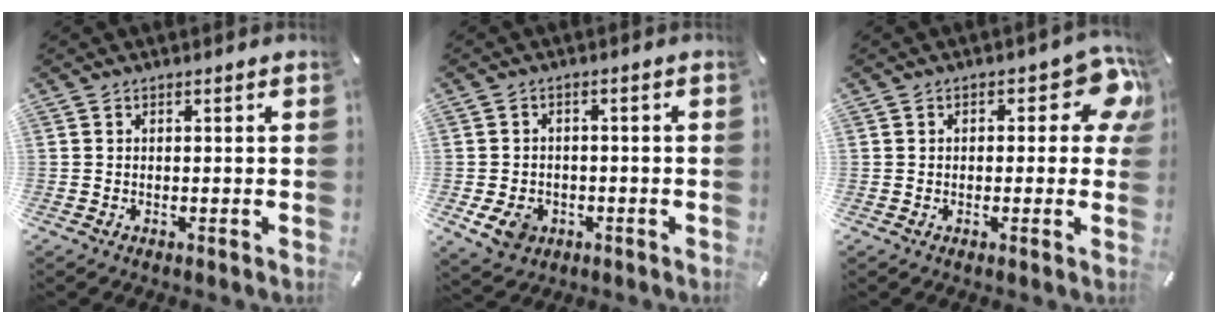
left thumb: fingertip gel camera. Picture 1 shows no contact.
{"total": 6.1, "force": [-2.1, 5.0, 2.8], "torque": [-0.048, 0.005, -0.039]}
{"total": 9.4, "force": [2.9, 4.9, 7.4], "torque": [-0.084, -0.011, 0.048]}